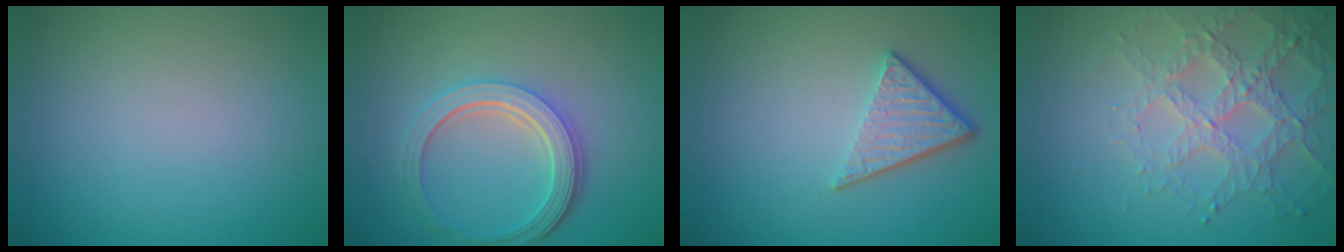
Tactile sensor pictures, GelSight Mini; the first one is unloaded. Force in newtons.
{"total": 4.9, "press": 3.7, "slide": 3.2}
{"total": 3.7, "press": 2.8, "slide": 2.5}
{"total": 4.1, "press": 3.8, "slide": 1.6}